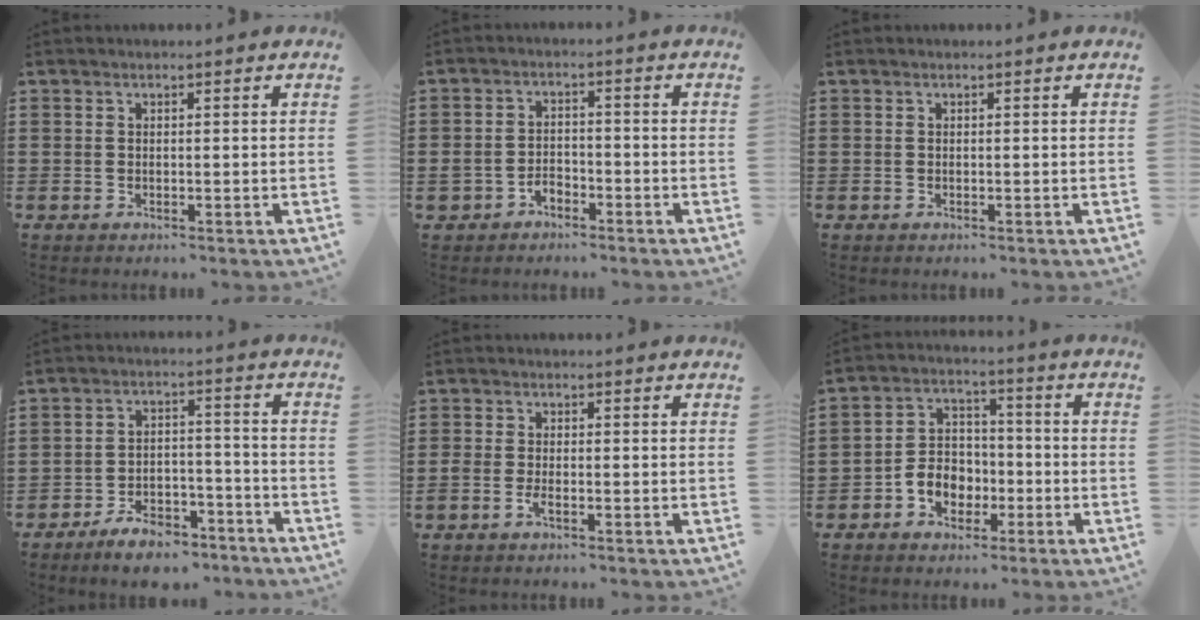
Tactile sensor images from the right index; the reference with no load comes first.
{"total": 2.9, "force": [-2.3, 1.7, 0.7], "torque": [-0.027, 0.003, -0.051]}
{"total": 0.0}
{"total": 6.7, "force": [-5.9, 1.9, 2.5], "torque": [-0.040, 0.019, -0.110]}
{"total": 1.7, "force": [-1.0, 0.6, 1.3], "torque": [-0.031, -0.002, -0.021]}
{"total": 5.8, "force": [-2.5, 4.8, 2.0], "torque": [-0.053, 0.014, -0.049]}